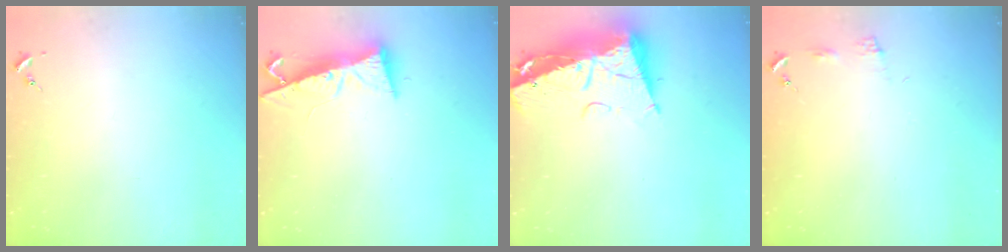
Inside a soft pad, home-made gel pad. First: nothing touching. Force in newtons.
{"total": 9.0, "press": 9.0, "slide": 1.1}
{"total": 16.3, "press": 16.1, "slide": 2.0}
{"total": 5.1, "press": 5.0, "slide": 0.7}